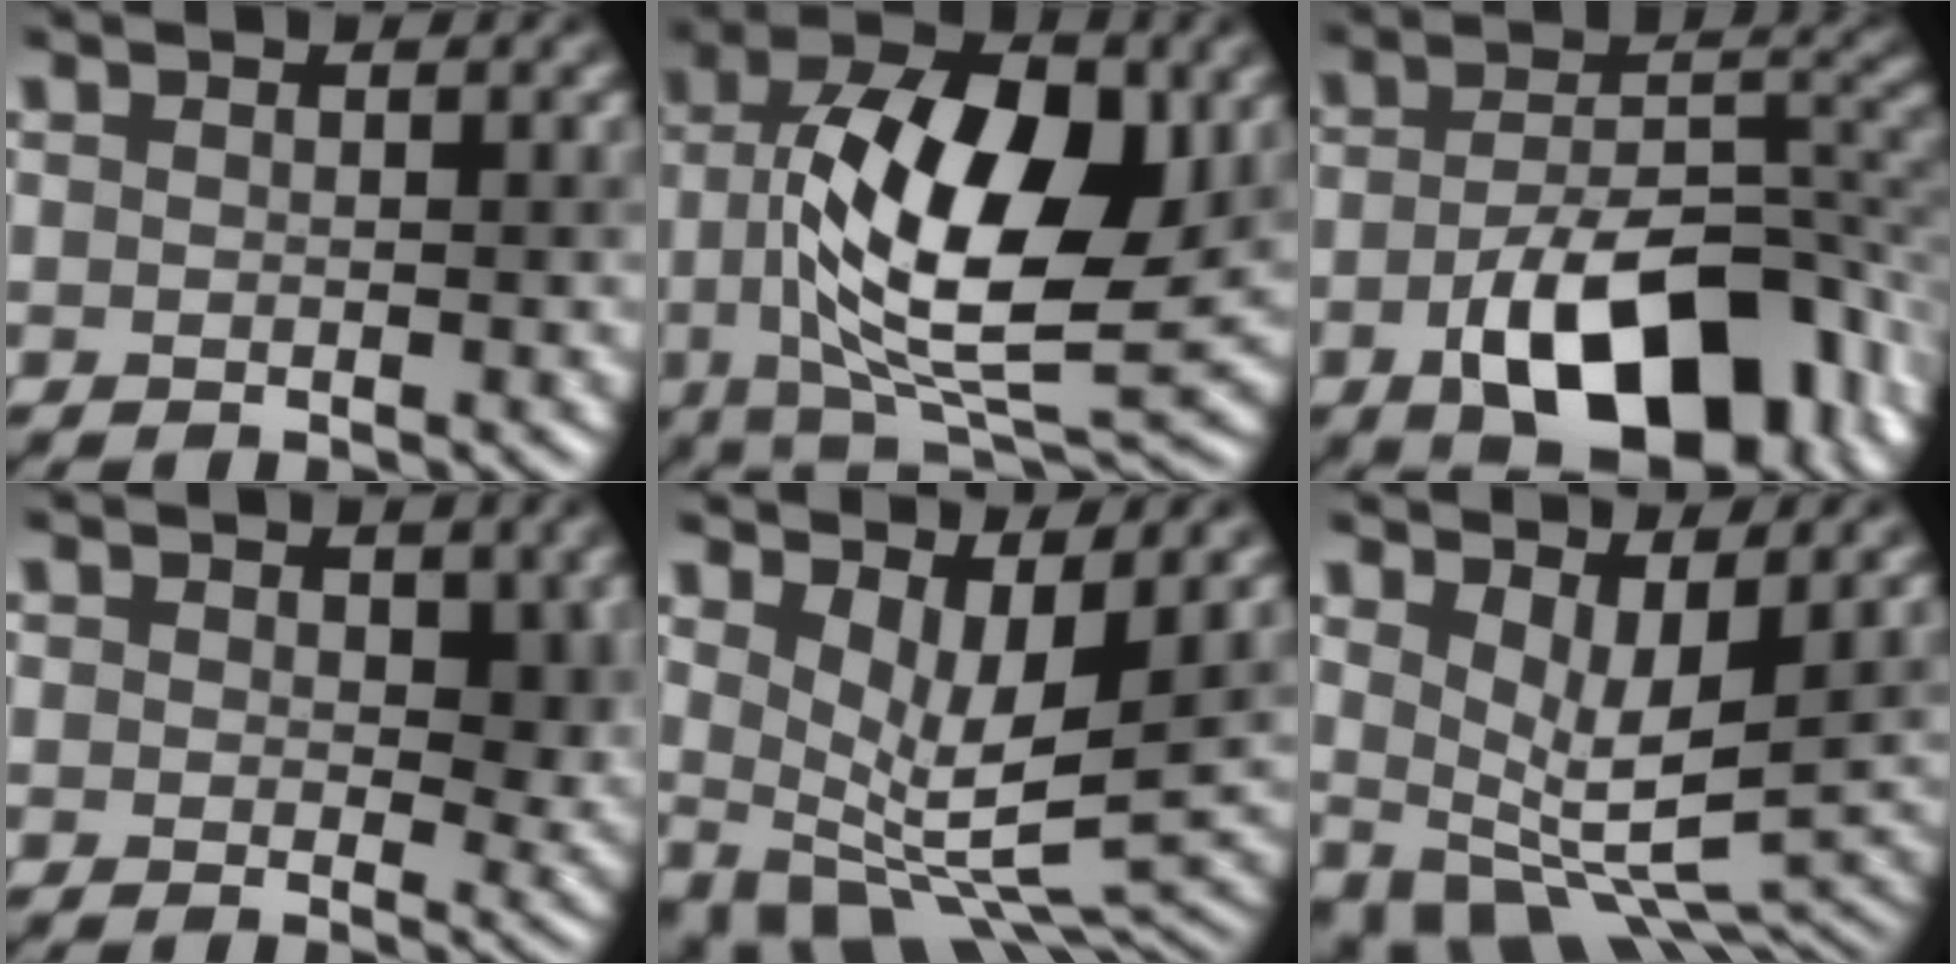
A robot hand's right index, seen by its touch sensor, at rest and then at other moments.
{"total": 12.5, "force": [1.1, 5.4, 11.2], "torque": [-0.186, 0.004, 0.016]}
{"total": 12.6, "force": [-5.3, 6.0, 9.7], "torque": [-0.163, -0.015, -0.078]}
{"total": 3.7, "force": [1.1, 2.5, 2.6], "torque": [-0.035, -0.007, 0.015]}
{"total": 6.8, "force": [2.1, 2.9, 5.7], "torque": [-0.114, -0.025, 0.053]}
{"total": 6.5, "force": [1.4, 3.0, 5.6], "torque": [-0.104, -0.025, 0.039]}